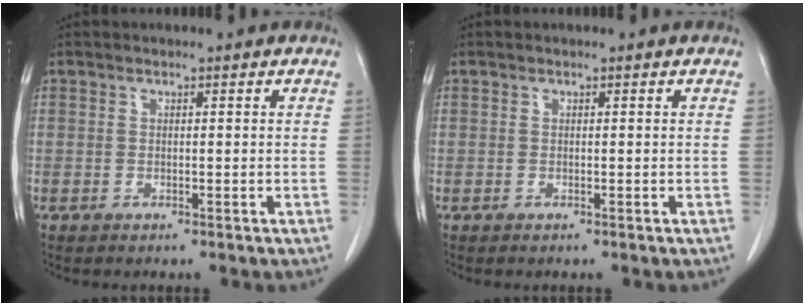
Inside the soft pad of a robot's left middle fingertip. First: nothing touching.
{"total": 0.0}